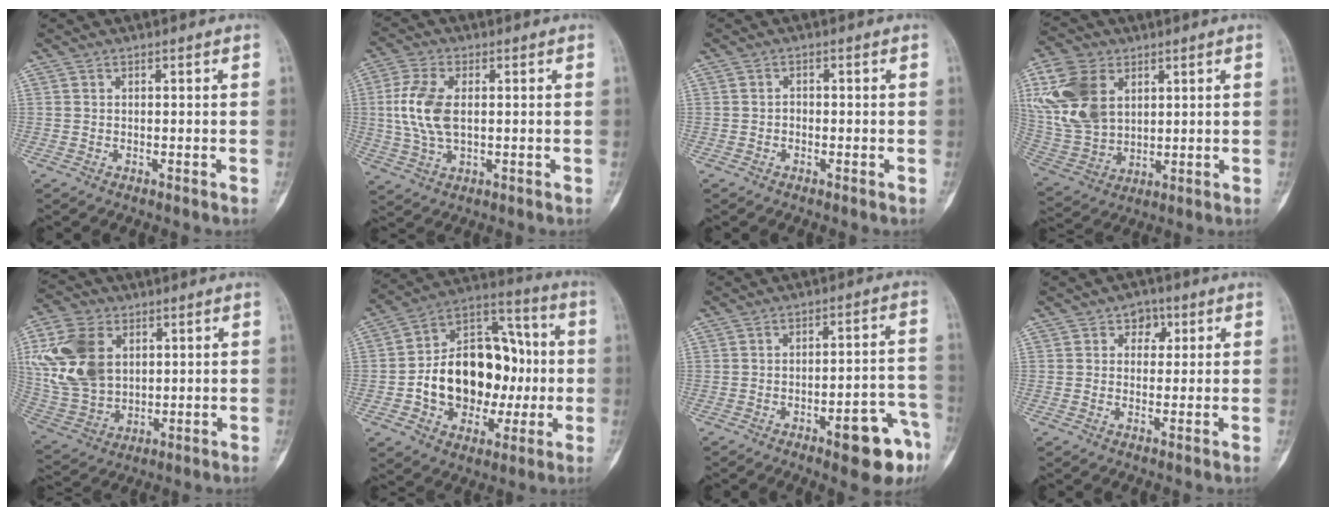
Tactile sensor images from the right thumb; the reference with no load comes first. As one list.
[{"total": 9.7, "force": [0.8, 5.4, 8.0], "torque": [-0.178, 0.002, 0.018]}, {"total": 1.0, "force": [-0.4, 0.8, 0.4], "torque": [0.004, 0.005, -0.011]}, {"total": 16.2, "force": [5.3, 11.3, 10.3], "torque": [-0.209, -0.010, 0.113]}, {"total": 16.6, "force": [4.3, 11.8, 10.8], "torque": [-0.213, -0.003, 0.091]}, {"total": 22.8, "force": [-1.8, 16.1, 16.0], "torque": [-0.210, 0.044, -0.017]}, {"total": 12.3, "force": [-6.4, 3.6, 9.8], "torque": [-0.101, 0.043, -0.076]}, {"total": 3.5, "force": [1.3, 2.8, 1.7], "torque": [0.007, 0.003, 0.013]}]